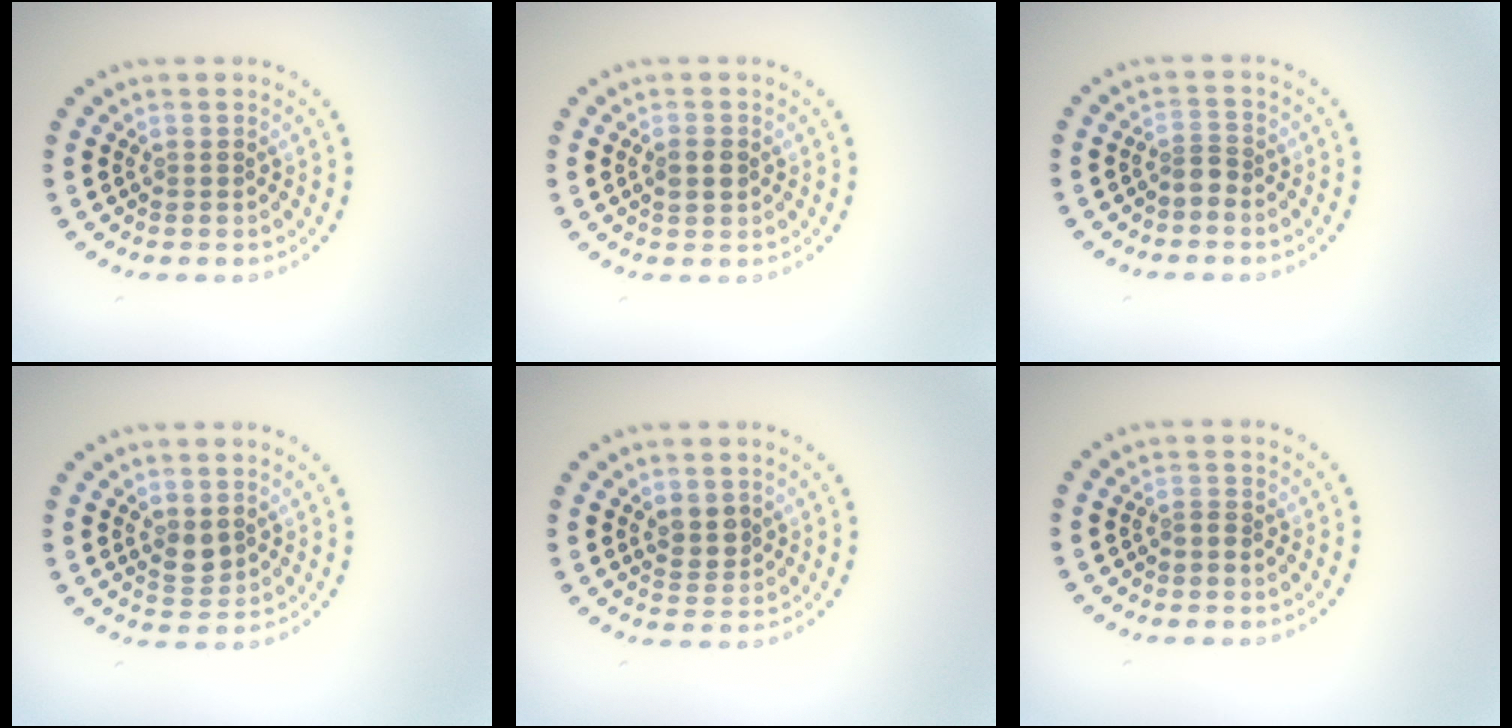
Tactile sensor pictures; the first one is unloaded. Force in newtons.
{"total": 1.5, "press": 1.5, "slide": 0.2}
{"total": 1.1, "press": 0.7, "slide": 0.9}
{"total": 1.7, "press": 1.7, "slide": 0.4}
{"total": 2.0, "press": 1.8, "slide": 0.8}
{"total": 0.6, "press": 0.4, "slide": 0.4}